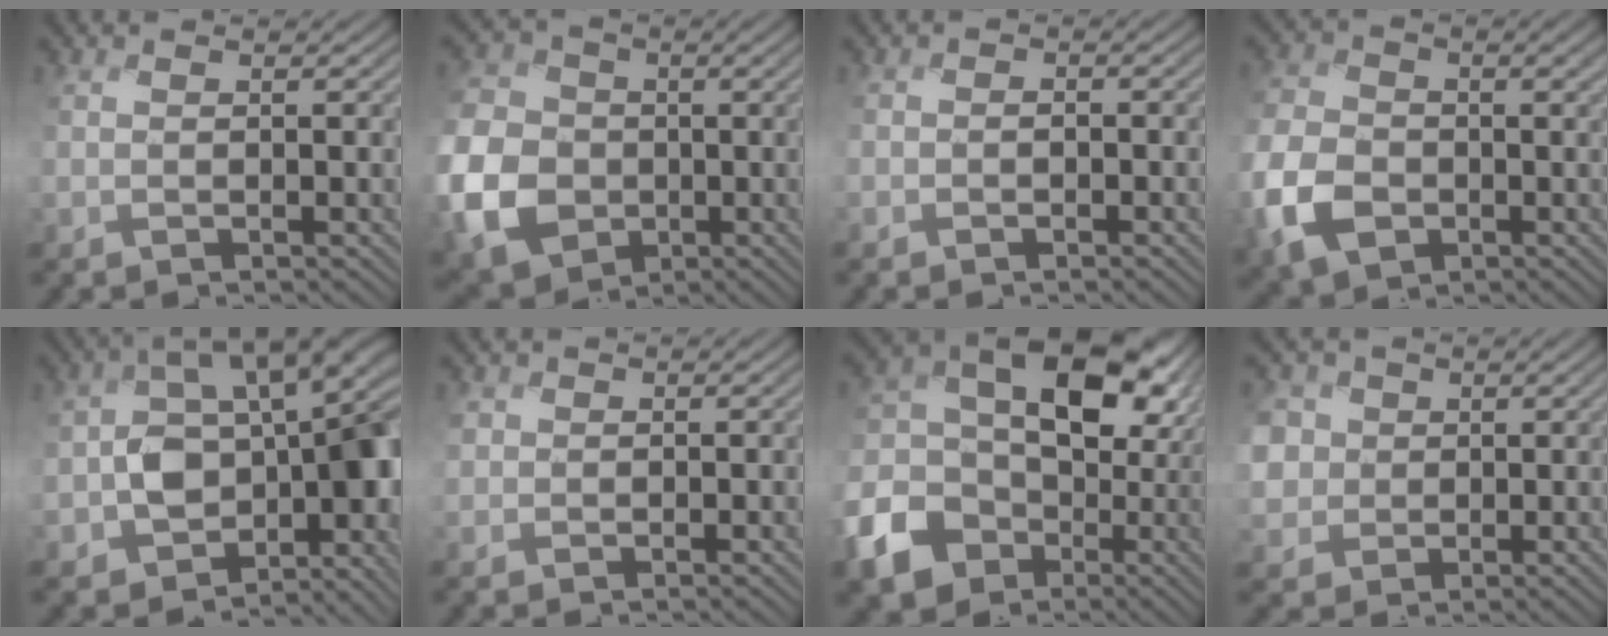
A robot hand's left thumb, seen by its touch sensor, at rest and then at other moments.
{"total": 12.6, "force": [-3.5, 10.2, 6.6], "torque": [-0.199, -0.022, -0.082]}
{"total": 1.6, "force": [-1.1, 1.1, 0.2], "torque": [0.001, -0.004, -0.023]}
{"total": 9.0, "force": [-3.7, 6.2, 5.3], "torque": [-0.155, -0.018, -0.084]}
{"total": 14.7, "force": [-1.7, 9.3, 11.2], "torque": [-0.167, -0.028, -0.013]}
{"total": 1.4, "force": [-0.3, 1.4, -0.1], "torque": [-0.007, -0.001, -0.010]}
{"total": 16.3, "force": [-3.6, 12.5, 9.8], "torque": [-0.229, -0.027, -0.066]}
{"total": 5.9, "force": [-0.1, 5.5, 2.1], "torque": [-0.088, -0.007, -0.017]}